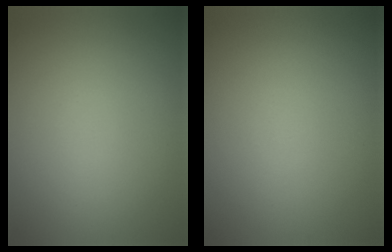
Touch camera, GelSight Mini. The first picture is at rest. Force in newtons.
{"total": 0.0}